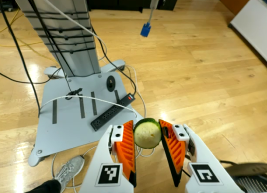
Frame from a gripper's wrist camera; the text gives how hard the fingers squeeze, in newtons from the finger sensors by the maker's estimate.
{"total": 6.9, "left": 7.2, "right": 6.7}